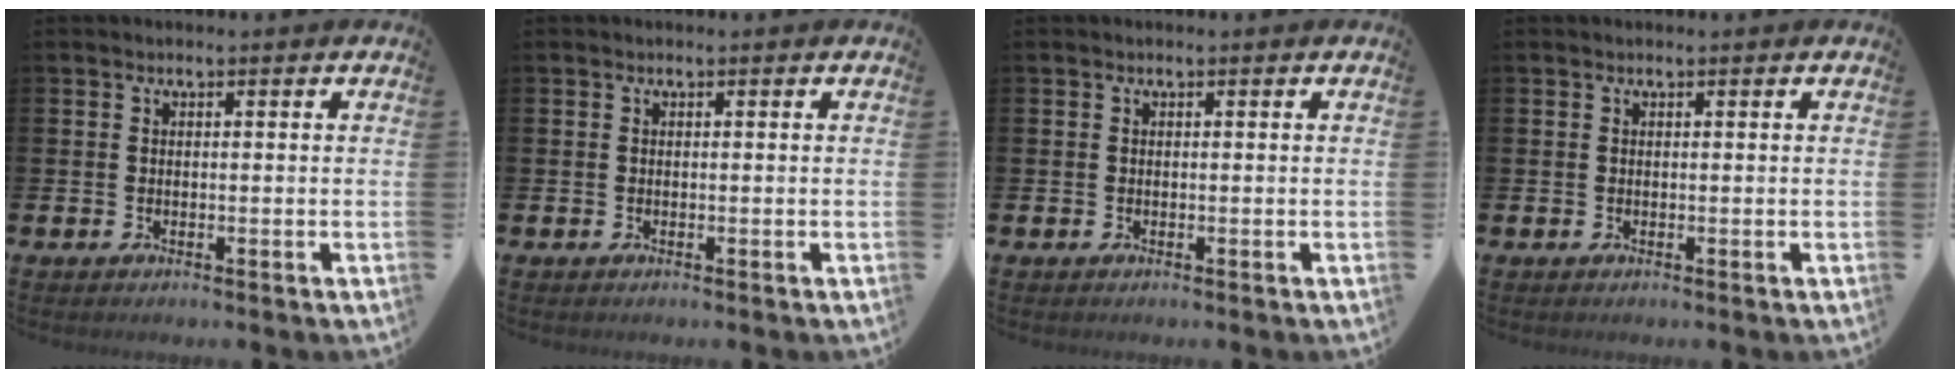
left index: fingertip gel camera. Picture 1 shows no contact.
{"total": 0.0}
{"total": 0.0}
{"total": 0.0}